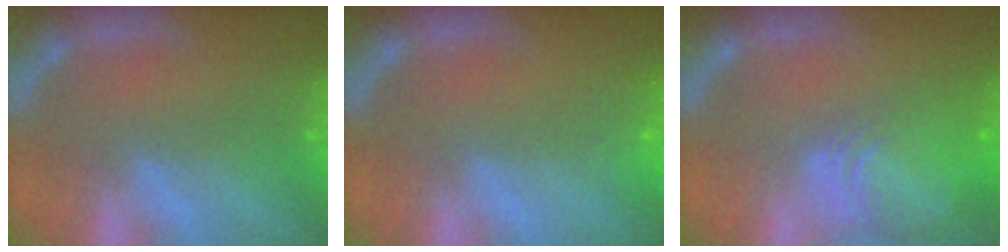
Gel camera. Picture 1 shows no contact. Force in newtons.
{"total": 1.9}
{"total": 8.5}